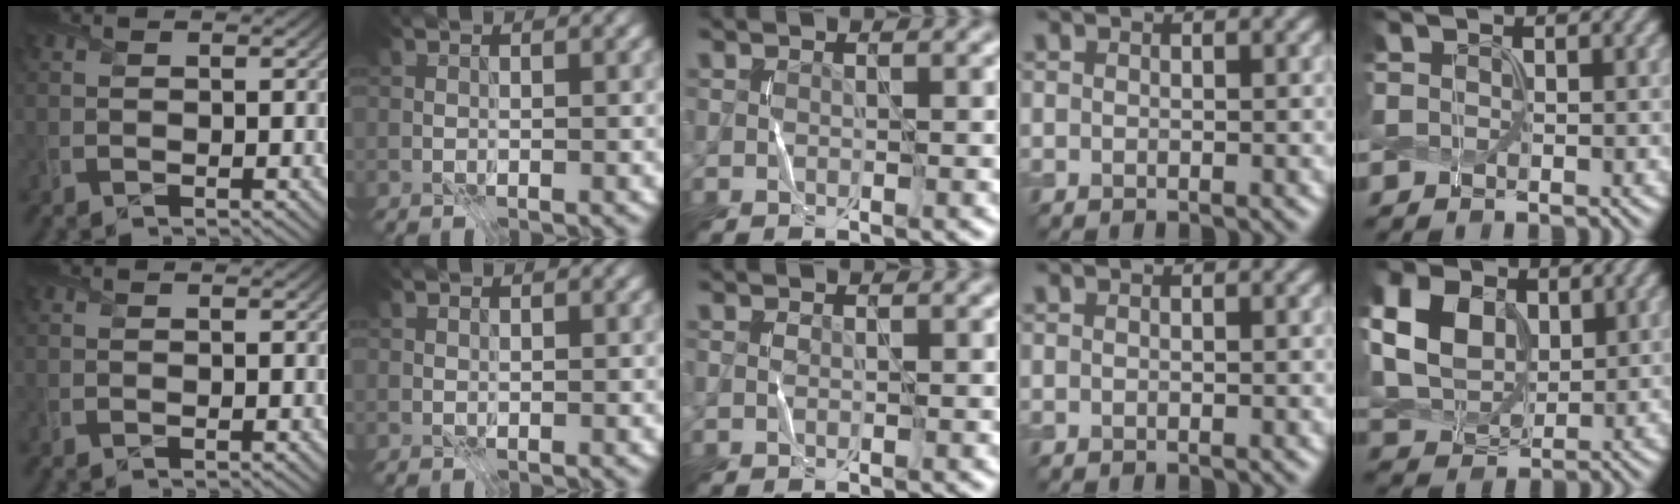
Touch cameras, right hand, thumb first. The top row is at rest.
{"little": {"total": 6.0, "force": [1.0, 4.6, 3.8], "torque": [-0.105, 0.003, 0.026]}}